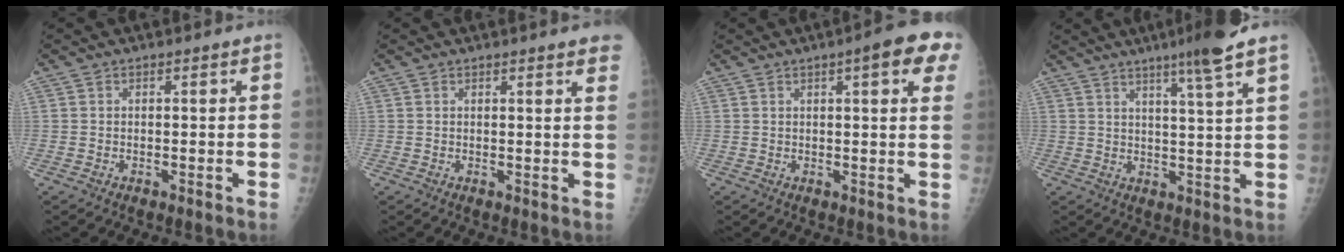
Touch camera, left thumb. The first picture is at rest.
{"total": 5.0, "force": [3.8, 0.6, 3.1], "torque": [-0.025, -0.004, 0.031]}
{"total": 9.4, "force": [4.3, 1.8, 8.1], "torque": [-0.081, -0.004, 0.044]}
{"total": 8.6, "force": [5.6, -0.9, 6.4], "torque": [-0.097, -0.024, 0.085]}